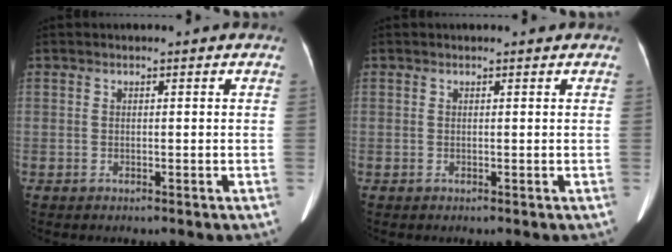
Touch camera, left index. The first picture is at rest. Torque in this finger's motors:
{"motor_torque": [-0.30, -0.06, 0.00, 0.02]}